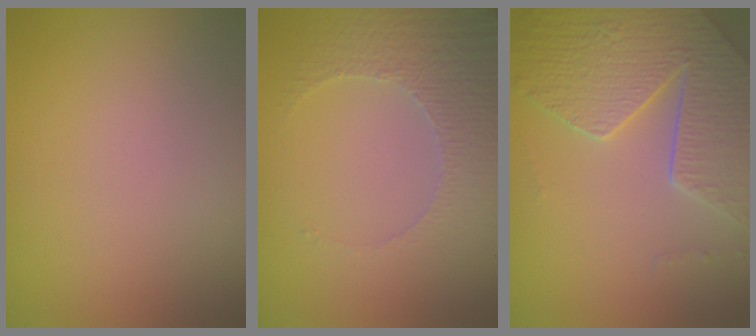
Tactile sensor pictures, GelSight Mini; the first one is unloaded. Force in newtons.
{"total": 3.8, "press": 3.6, "slide": 1.2}
{"total": 7.6, "press": 5.7, "slide": 5.1}